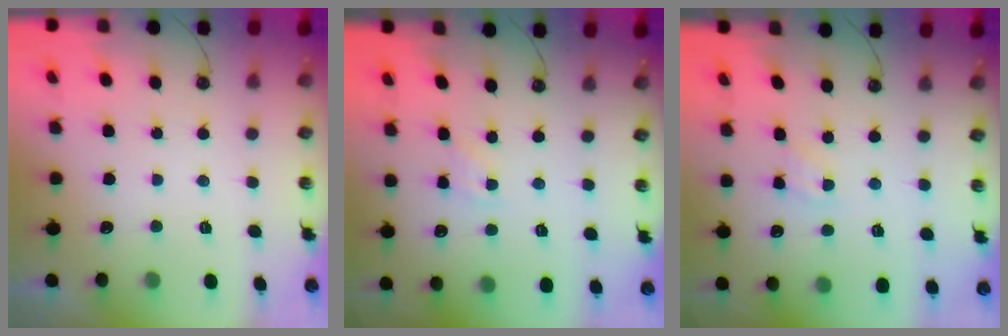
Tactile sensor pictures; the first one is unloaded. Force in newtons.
{"total": 2.4, "press": 2.4, "slide": 0.4}
{"total": 3.6, "press": 3.6, "slide": 0.4}